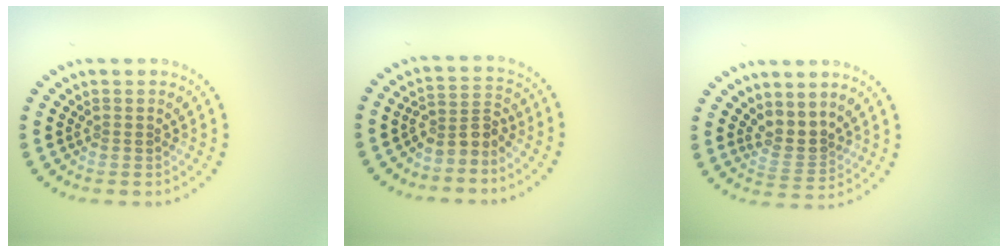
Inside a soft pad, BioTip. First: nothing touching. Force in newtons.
{"total": 2.5, "press": 1.9, "slide": 1.7}
{"total": 2.6, "press": 2.0, "slide": 1.6}